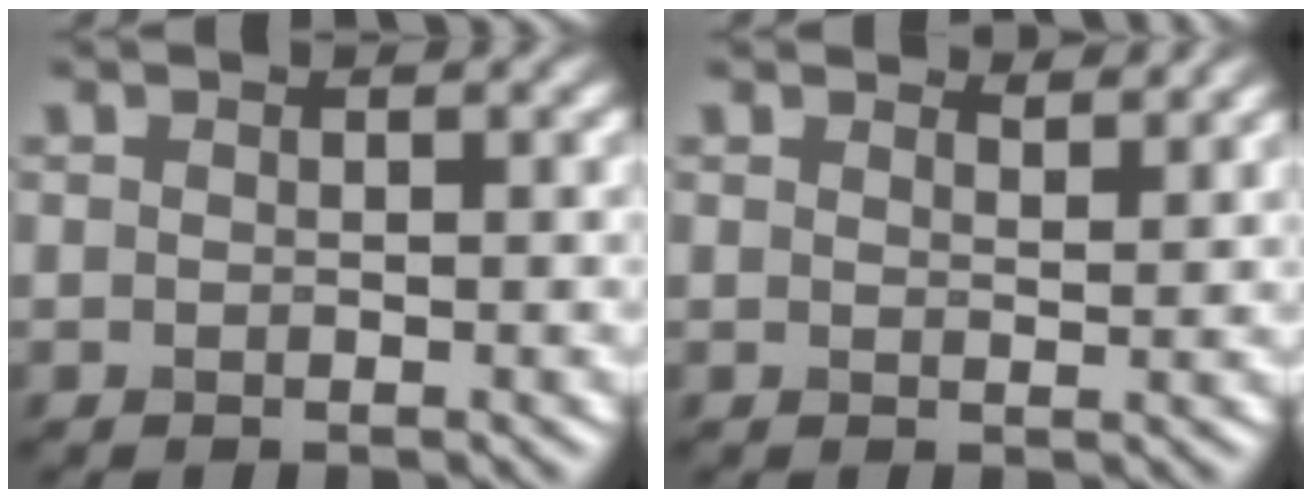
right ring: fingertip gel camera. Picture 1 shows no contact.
{"total": 1.8, "force": [1.8, 0.0, 0.4], "torque": [-0.013, 0.001, 0.027]}